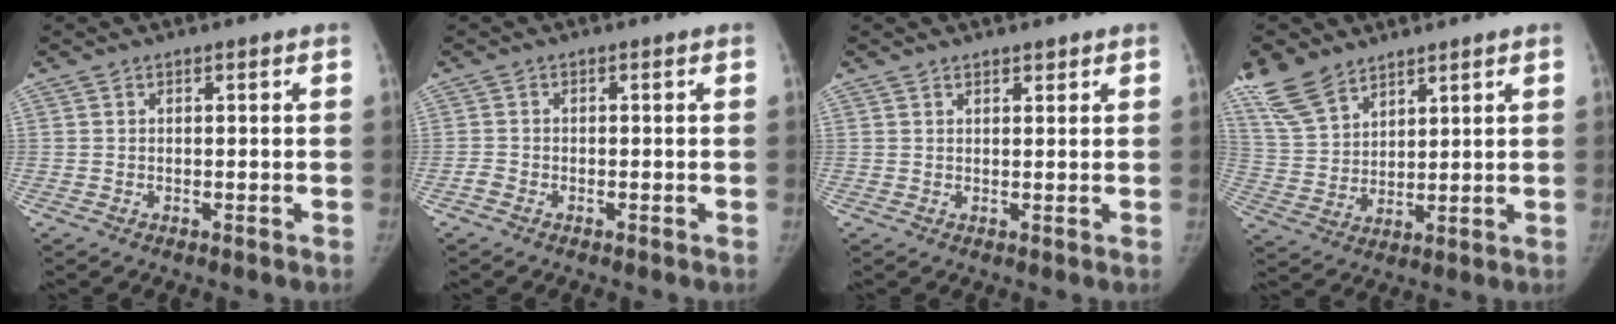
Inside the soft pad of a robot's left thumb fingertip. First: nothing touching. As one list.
[{"total": 1.1, "force": [-0.8, 0.6, 0.4], "torque": [-0.012, 0.000, -0.020]}, {"total": 1.5, "force": [1.2, 0.7, 0.6], "torque": [-0.002, -0.008, 0.017]}, {"total": 10.7, "force": [8.0, 5.4, 4.5], "torque": [-0.082, -0.027, 0.171]}]